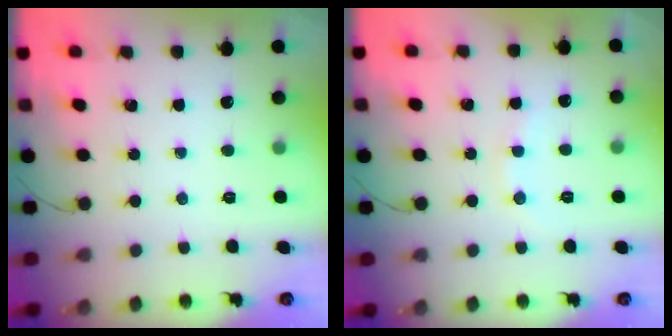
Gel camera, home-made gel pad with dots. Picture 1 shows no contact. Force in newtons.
{"total": 5.2, "press": 5.1, "slide": 0.9}